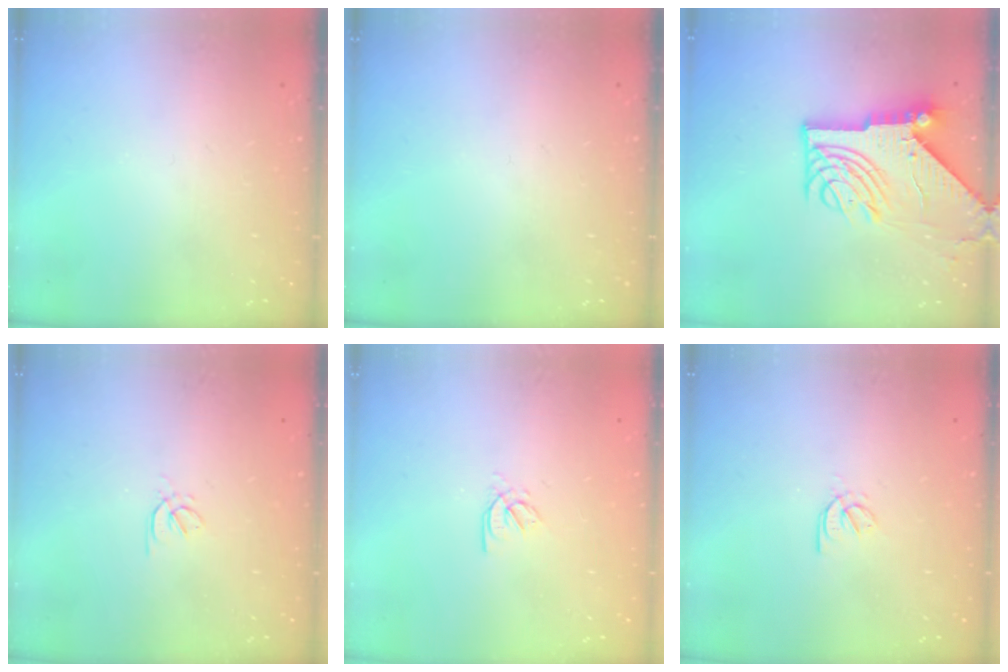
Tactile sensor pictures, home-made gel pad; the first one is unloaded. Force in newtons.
{"total": 0.0}
{"total": 14.3, "press": 14.2, "slide": 1.7}
{"total": 1.6, "press": 1.5, "slide": 0.5}
{"total": 2.2, "press": 2.2, "slide": 0.4}
{"total": 2.9, "press": 2.8, "slide": 0.8}